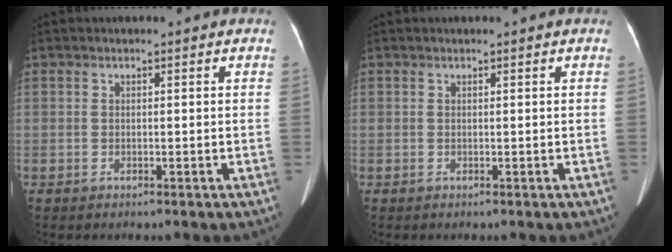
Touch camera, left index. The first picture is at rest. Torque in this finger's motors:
{"motor_torque": [-0.16, 0.12, -0.09, 0.01]}